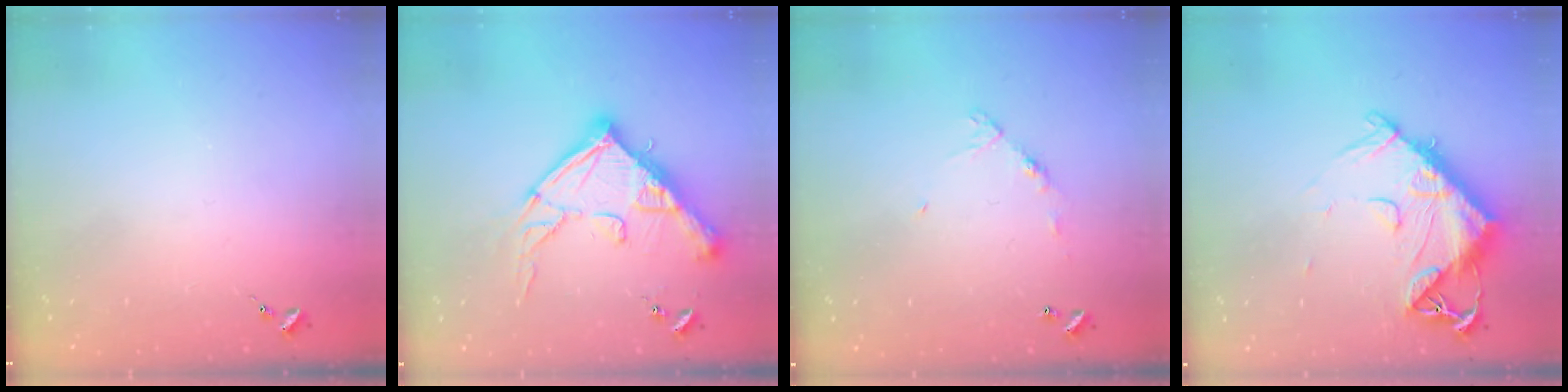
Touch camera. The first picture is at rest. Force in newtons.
{"total": 19.6, "press": 19.5, "slide": 2.0}
{"total": 6.2, "press": 6.2, "slide": 0.4}
{"total": 13.6, "press": 13.5, "slide": 1.4}